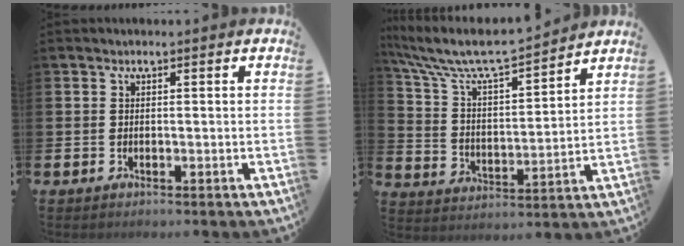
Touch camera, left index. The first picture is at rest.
{"total": 9.4, "force": [8.8, 1.2, 3.0], "torque": [-0.102, -0.062, 0.151]}